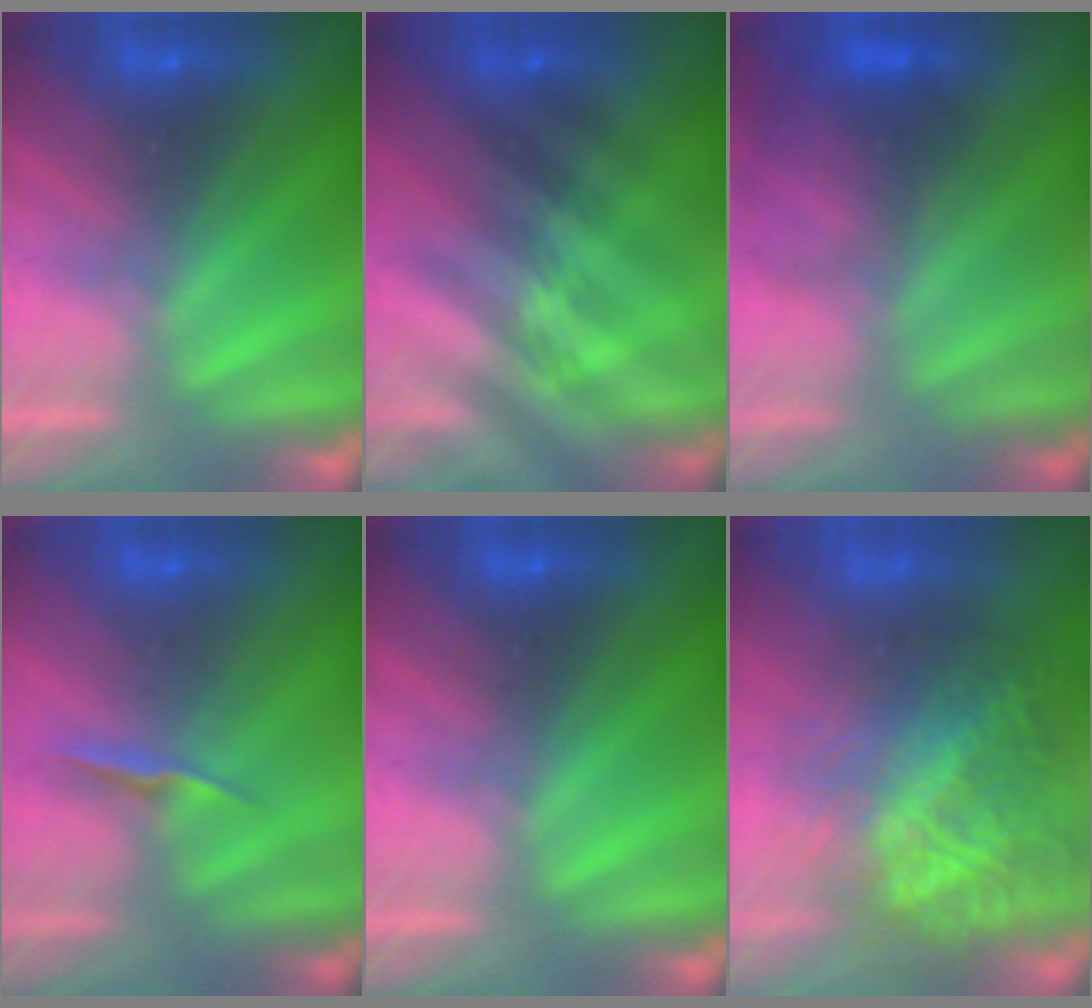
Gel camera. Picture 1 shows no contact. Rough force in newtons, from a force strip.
{"total": 2.4}
{"total": 4.9}
{"total": 1.3}
{"total": 0.0}
{"total": 7.2}